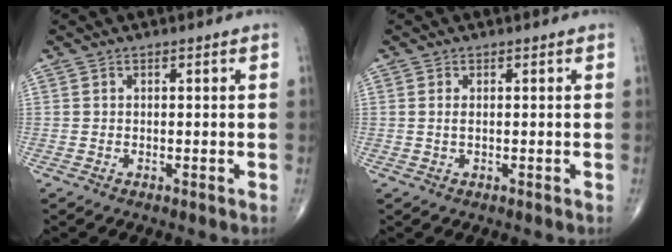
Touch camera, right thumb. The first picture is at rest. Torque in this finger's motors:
{"motor_torque": [-0.50, 0.25, 0.24, 0.22, 0.01]}